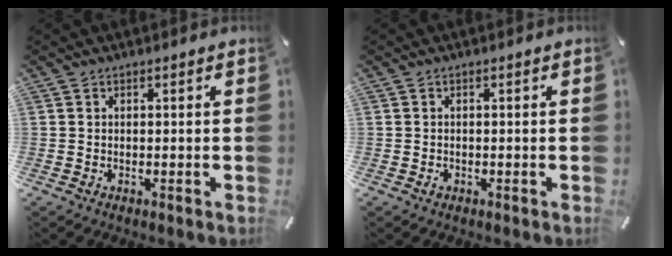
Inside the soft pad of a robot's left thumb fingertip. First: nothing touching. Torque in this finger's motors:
{"motor_torque": [0.01, 0.03, 0.01, -0.01, 0.00]}